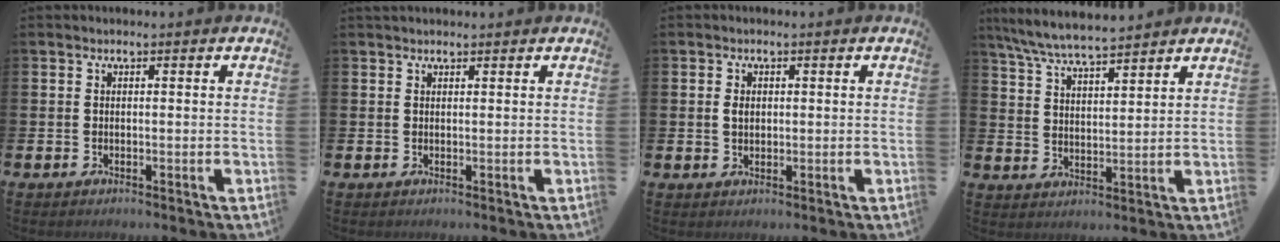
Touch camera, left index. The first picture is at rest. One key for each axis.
{"total": 0.9, "fx": 0.8, "fy": 0.2, "fz": 0.2, "tx": 0.006, "ty": -0.003, "tz": 0.013}
{"total": 1.6, "fx": 0.4, "fy": 1.1, "fz": 1.0, "tx": -0.005, "ty": 0.000, "tz": 0.003}
{"total": 6.8, "fx": 6.4, "fy": 0.5, "fz": 2.0, "tx": -0.061, "ty": -0.030, "tz": 0.116}